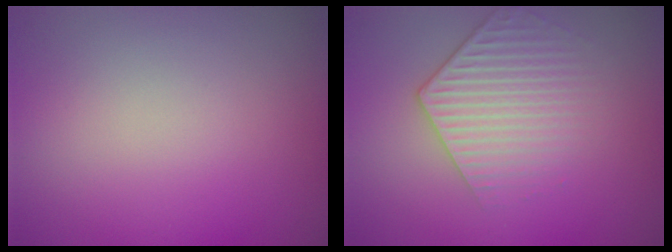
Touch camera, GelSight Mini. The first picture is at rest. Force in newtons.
{"total": 3.2, "press": 2.9, "slide": 1.2}